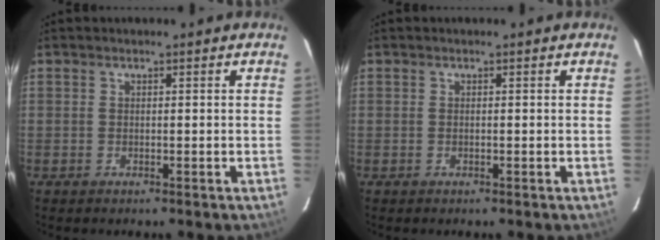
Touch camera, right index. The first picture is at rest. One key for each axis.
{"total": 0.0}